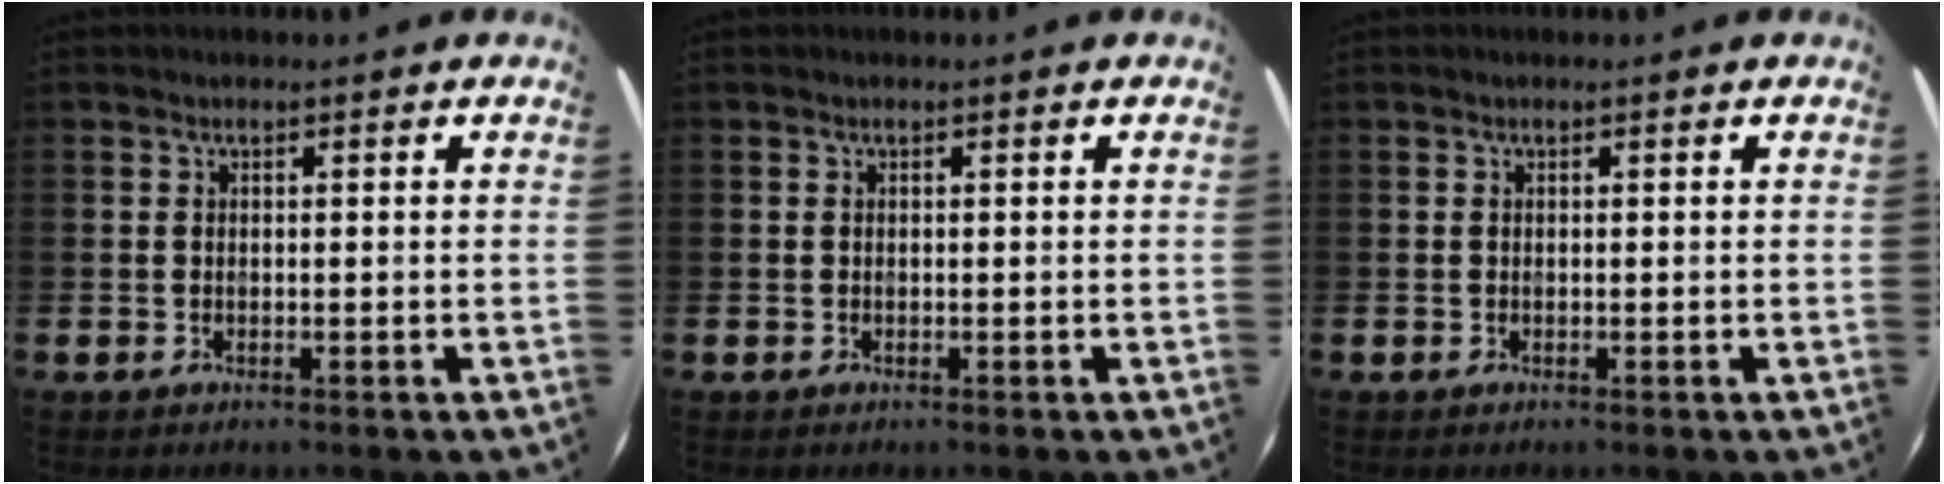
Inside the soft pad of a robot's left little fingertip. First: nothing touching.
{"total": 0.0}
{"total": 0.0}